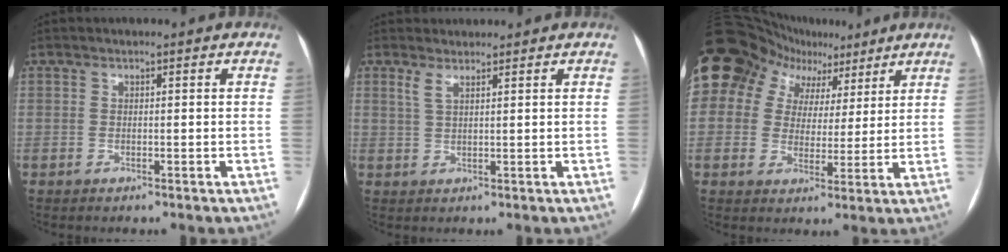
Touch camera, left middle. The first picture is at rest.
{"total": 2.0, "force": [1.7, 0.5, 1.0], "torque": [-0.030, 0.011, 0.036]}
{"total": 15.2, "force": [9.1, 11.0, 5.2], "torque": [-0.099, 0.062, 0.143]}